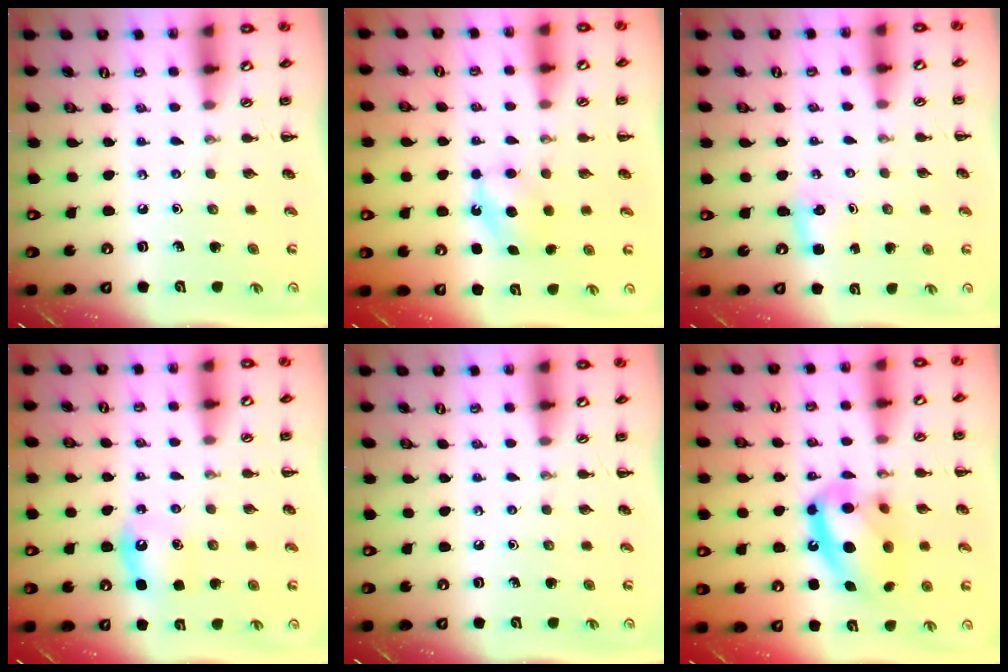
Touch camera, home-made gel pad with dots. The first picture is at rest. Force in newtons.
{"total": 7.0, "press": 6.8, "slide": 1.6}
{"total": 2.8, "press": 2.6, "slide": 0.9}
{"total": 6.7, "press": 6.3, "slide": 2.2}
{"total": 0.0}
{"total": 16.0, "press": 15.6, "slide": 3.6}